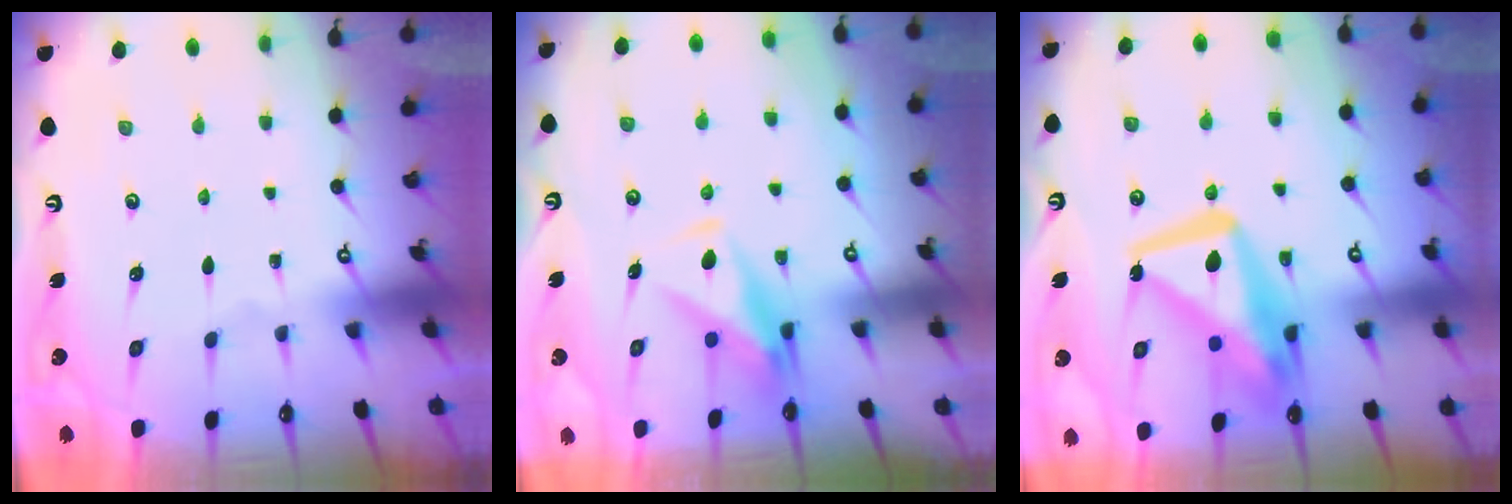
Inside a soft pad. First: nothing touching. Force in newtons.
{"total": 8.8, "press": 8.8, "slide": 0.8}
{"total": 15.5, "press": 15.4, "slide": 1.7}